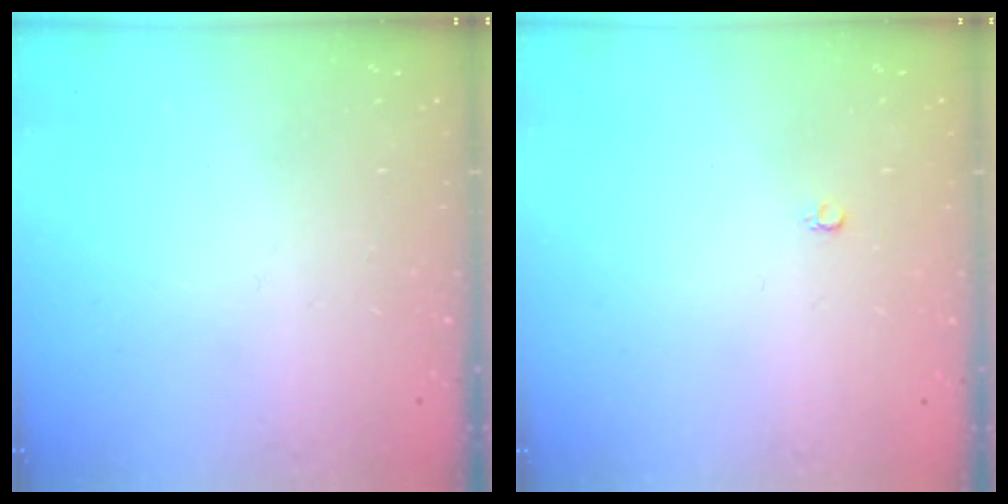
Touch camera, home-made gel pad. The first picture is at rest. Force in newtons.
{"total": 2.4, "press": 2.4, "slide": 0.2}